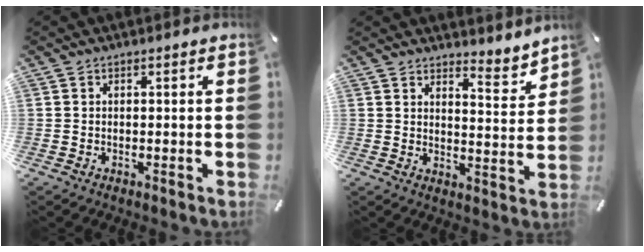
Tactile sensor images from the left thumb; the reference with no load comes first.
{"total": 5.3, "force": [4.8, 1.9, 0.9], "torque": [0.001, -0.051, 0.080]}